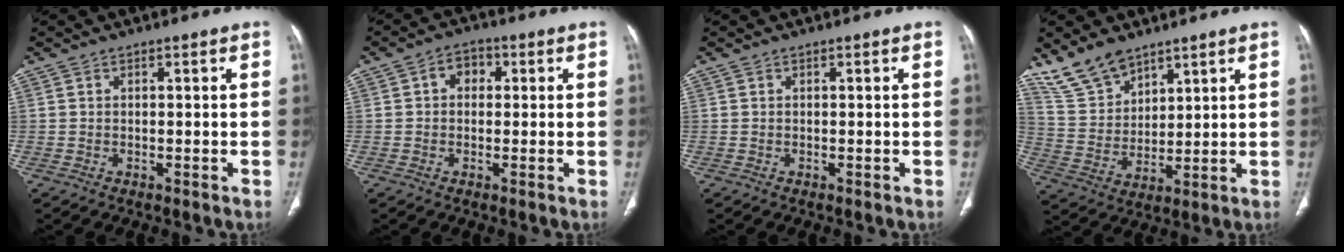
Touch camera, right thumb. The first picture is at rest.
{"total": 4.0, "force": [0.7, 3.2, 2.4], "torque": [-0.018, 0.013, 0.004]}
{"total": 0.0}
{"total": 9.6, "force": [7.7, 4.7, 3.3], "torque": [-0.054, -0.034, 0.167]}